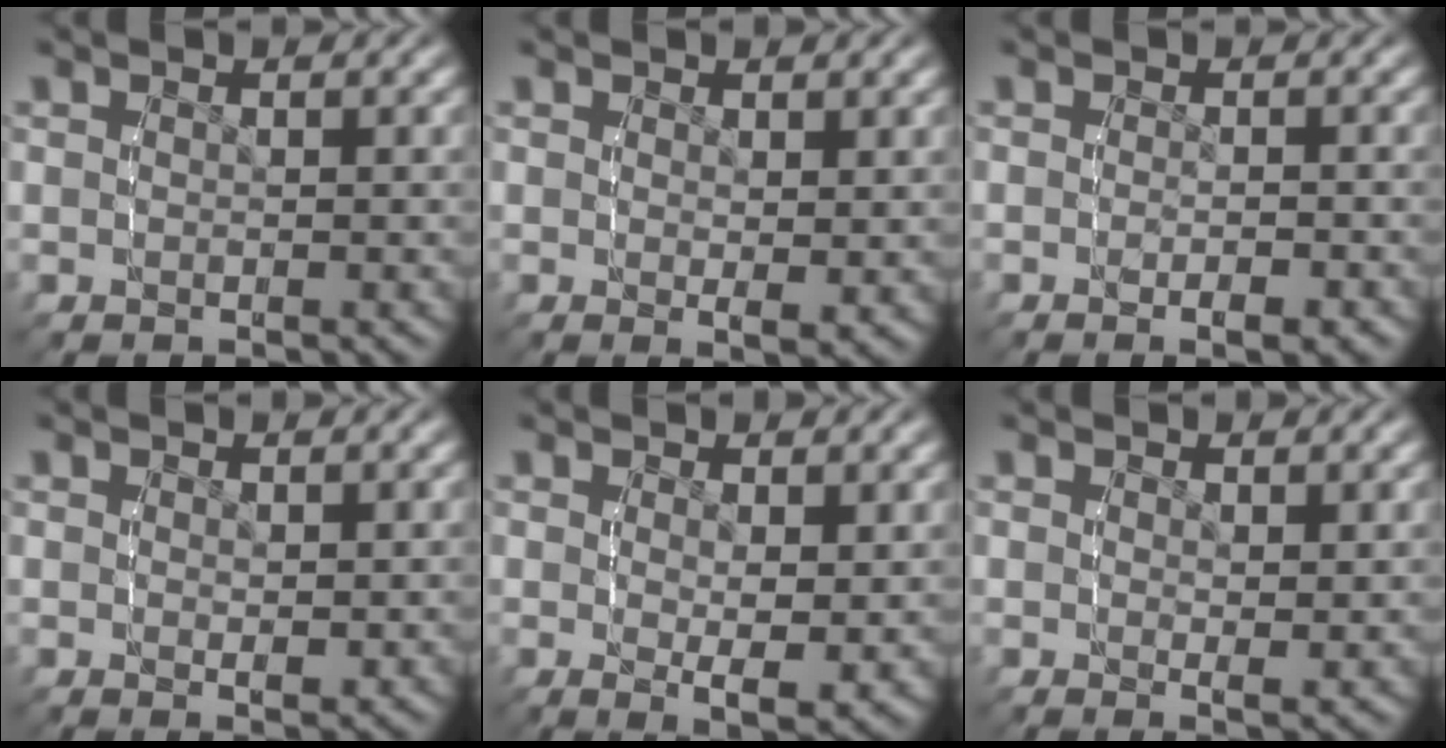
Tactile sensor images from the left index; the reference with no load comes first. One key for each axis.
{"total": 1.5, "fx": 0.8, "fy": -0.2, "fz": 1.3, "tx": -0.009, "ty": -0.008, "tz": 0.014}
{"total": 1.4, "fx": -0.6, "fy": 0.8, "fz": 1.0, "tx": -0.019, "ty": 0.008, "tz": -0.016}
{"total": 1.1, "fx": 0.7, "fy": -0.1, "fz": 0.8, "tx": -0.003, "ty": -0.002, "tz": 0.013}
{"total": 3.3, "fx": 0.3, "fy": 0.4, "fz": 3.3, "tx": -0.036, "ty": -0.014, "tz": 0.010}
{"total": 1.4, "fx": 1.0, "fy": -0.3, "fz": 0.9, "tx": -0.005, "ty": -0.007, "tz": 0.017}